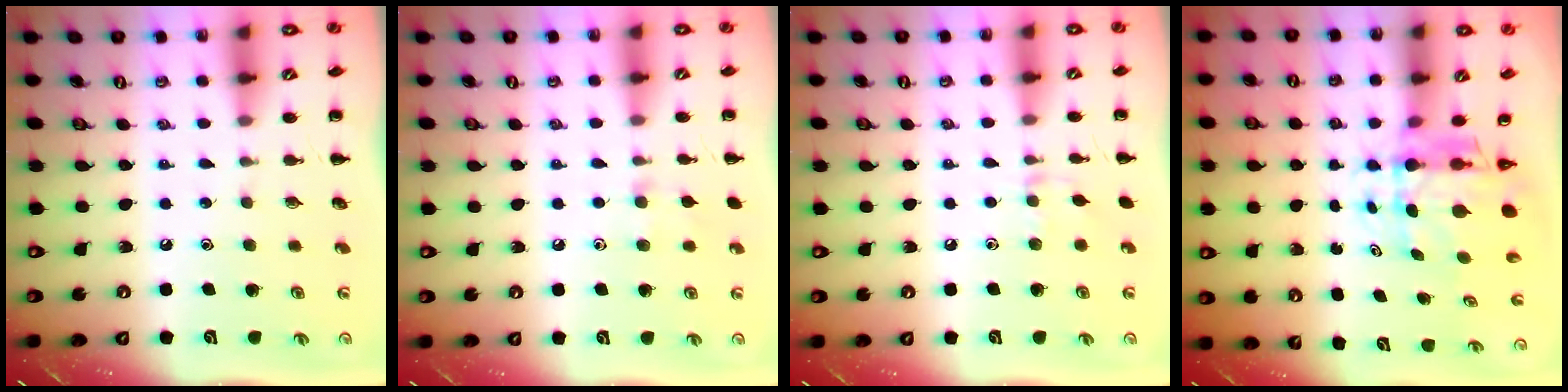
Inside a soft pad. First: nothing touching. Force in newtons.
{"total": 5.7, "press": 5.4, "slide": 1.9}
{"total": 4.7, "press": 4.4, "slide": 1.7}
{"total": 6.6, "press": 6.1, "slide": 2.5}